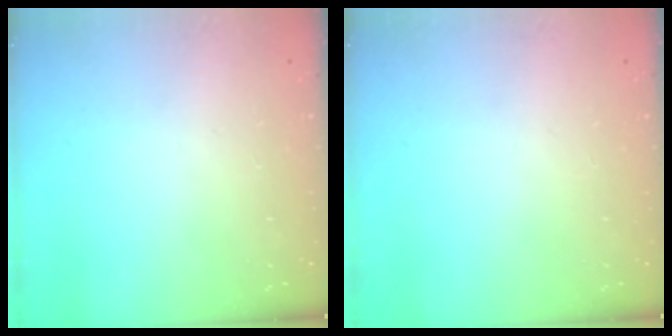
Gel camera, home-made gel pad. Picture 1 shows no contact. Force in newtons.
{"total": 0.0}